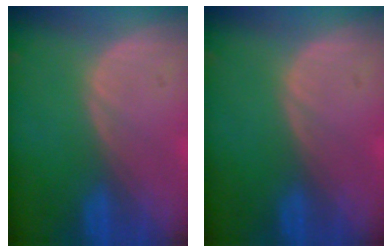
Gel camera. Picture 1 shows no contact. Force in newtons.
{"total": 0.0}